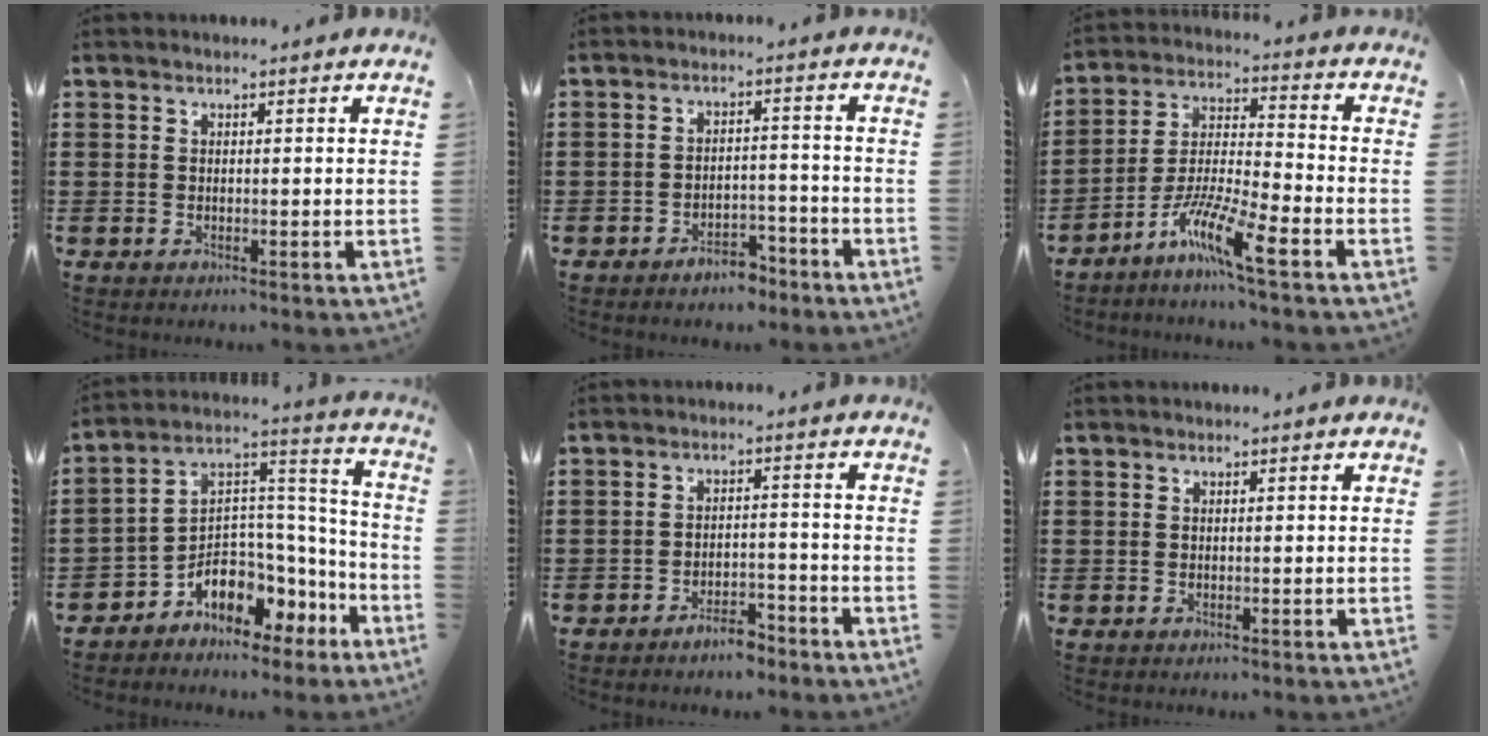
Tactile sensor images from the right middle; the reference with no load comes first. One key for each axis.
{"total": 3.8, "fx": -3.6, "fy": 1.1, "fz": 0.8, "tx": -0.015, "ty": 0.010, "tz": -0.072}
{"total": 9.2, "fx": -6.5, "fy": 0.9, "fz": 6.4, "tx": -0.136, "ty": -0.008, "tz": -0.129}
{"total": 5.3, "fx": -3.1, "fy": 3.9, "fz": 1.8, "tx": -0.054, "ty": -0.025, "tz": -0.061}
{"total": 3.8, "fx": -3.5, "fy": 0.9, "fz": 1.1, "tx": -0.020, "ty": 0.011, "tz": -0.070}
{"total": 0.0}